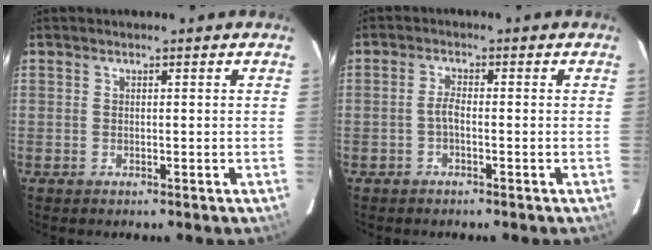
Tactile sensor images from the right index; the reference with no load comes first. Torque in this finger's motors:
{"motor_torque": [0.24, -0.03, 0.20, 0.05]}